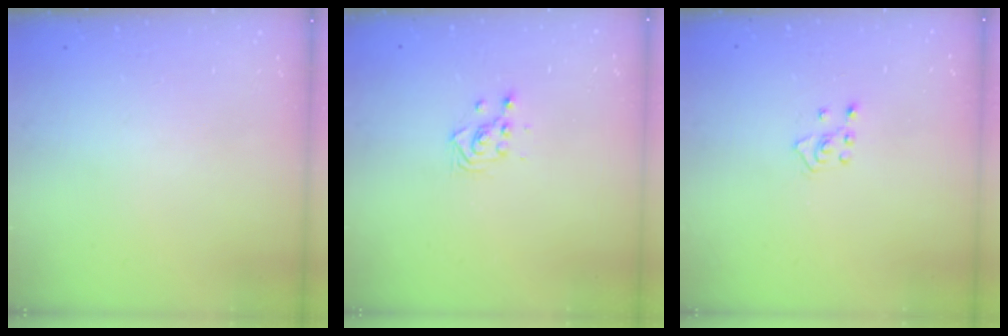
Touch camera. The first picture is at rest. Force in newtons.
{"total": 2.9, "press": 2.9, "slide": 0.1}
{"total": 4.1, "press": 4.1, "slide": 0.5}